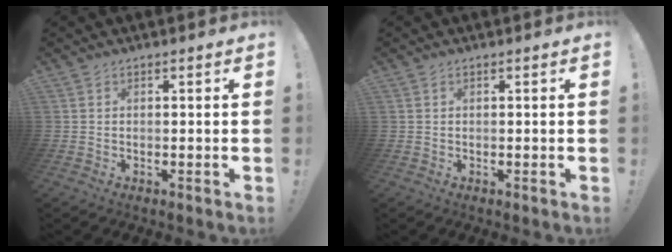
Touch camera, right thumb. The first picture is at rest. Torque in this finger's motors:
{"motor_torque": [0.07, 0.06, 0.01, 0.02, 0.04]}